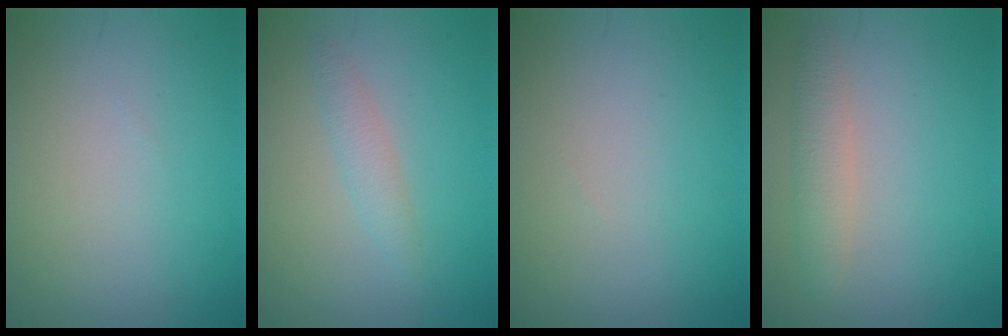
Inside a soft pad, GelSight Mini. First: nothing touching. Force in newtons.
{"total": 1.5, "press": 1.5, "slide": 0.1}
{"total": 0.0}
{"total": 2.1, "press": 2.1, "slide": 0.0}